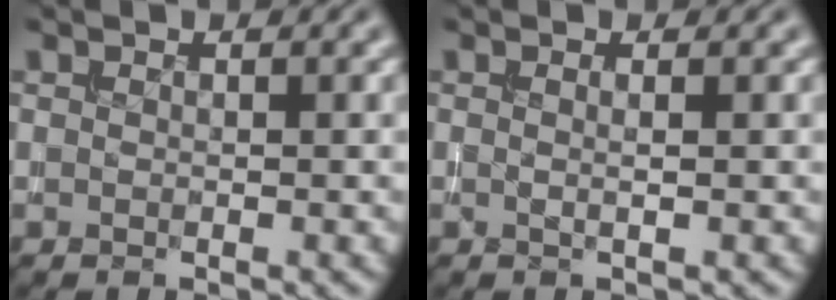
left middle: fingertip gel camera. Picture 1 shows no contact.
{"total": 0.7, "force": [0.0, 0.1, 0.6], "torque": [-0.006, 0.000, -0.007]}